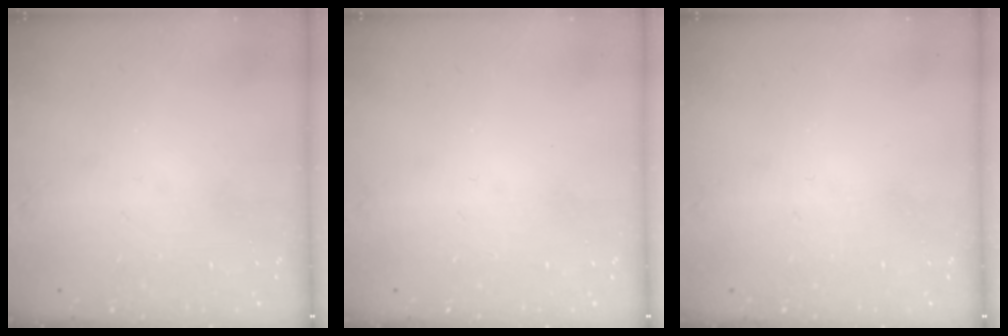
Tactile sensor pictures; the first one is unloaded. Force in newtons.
{"total": 0.0}
{"total": 0.0}